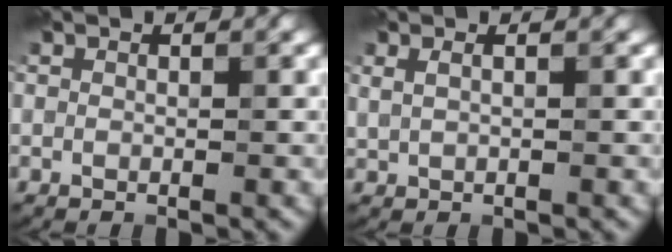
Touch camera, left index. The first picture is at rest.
{"total": 1.1, "force": [0.7, 0.4, 0.8], "torque": [-0.020, -0.003, 0.015]}